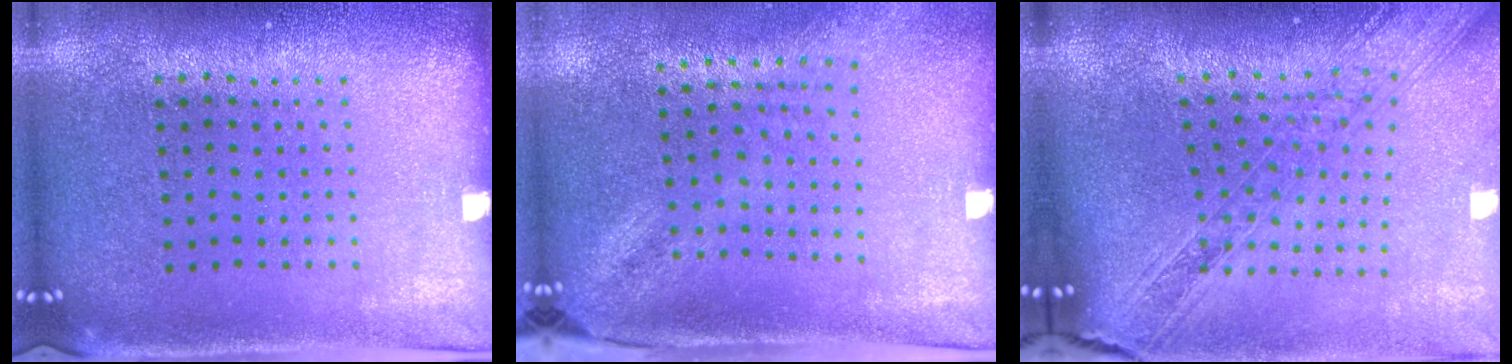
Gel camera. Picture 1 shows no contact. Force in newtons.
{"total": 1.9, "press": 1.5, "slide": 1.2}
{"total": 2.2, "press": 1.9, "slide": 1.1}